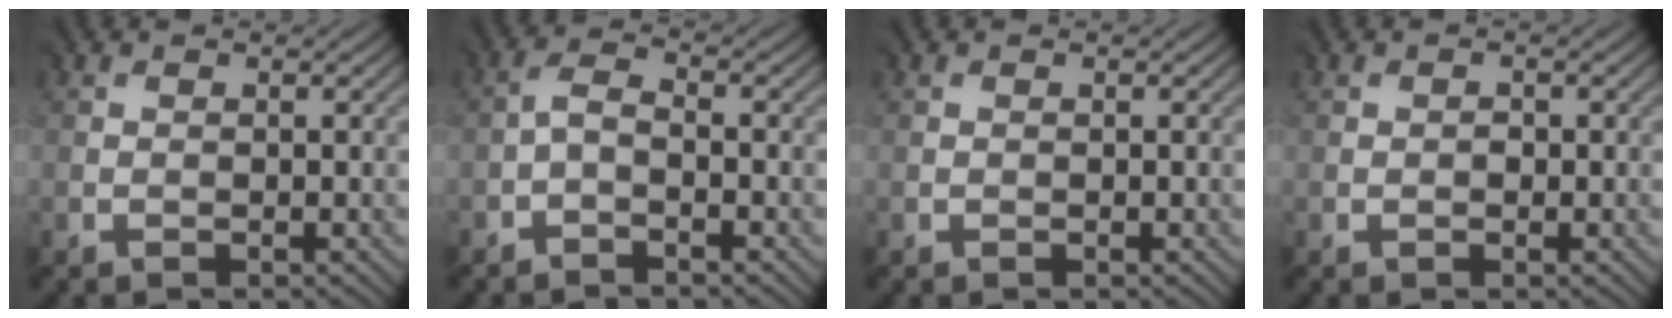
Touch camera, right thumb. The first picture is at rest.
{"total": 2.2, "force": [-1.3, 0.9, 1.5], "torque": [-0.037, 0.005, -0.033]}
{"total": 0.0}
{"total": 0.5, "force": [-0.2, 0.4, 0.3], "torque": [-0.002, -0.001, -0.003]}